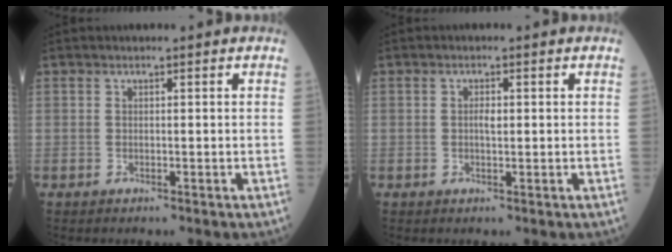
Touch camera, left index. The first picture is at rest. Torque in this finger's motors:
{"motor_torque": [0.12, 0.02, 0.02, 0.00]}